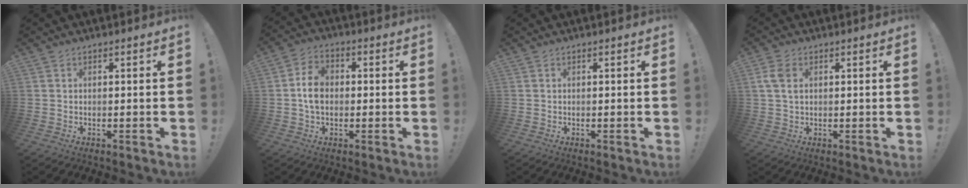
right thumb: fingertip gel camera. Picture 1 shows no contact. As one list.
[{"total": 7.8, "force": [-0.1, 5.8, 5.1], "torque": [-0.076, 0.015, -0.001]}, {"total": 0.0}, {"total": 5.3, "force": [1.5, 3.3, 3.9], "torque": [-0.077, 0.005, 0.030]}]